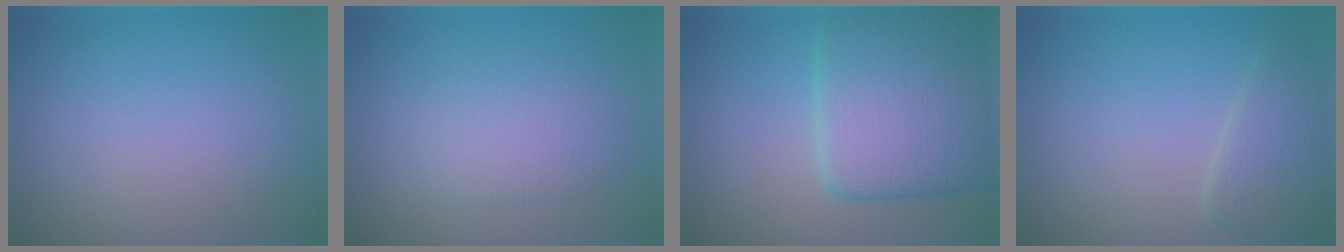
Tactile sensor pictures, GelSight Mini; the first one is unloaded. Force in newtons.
{"total": 2.4, "press": 2.3, "slide": 0.4}
{"total": 8.6, "press": 8.6, "slide": 0.6}
{"total": 2.7, "press": 2.7, "slide": 0.1}